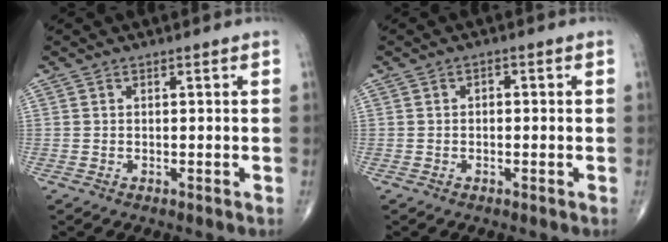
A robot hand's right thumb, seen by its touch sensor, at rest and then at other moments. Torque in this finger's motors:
{"motor_torque": [-0.24, -0.47, 0.14, 0.08, 0.05]}